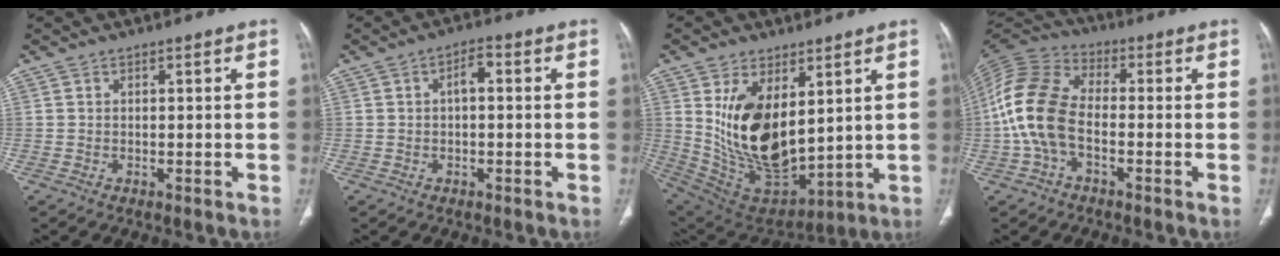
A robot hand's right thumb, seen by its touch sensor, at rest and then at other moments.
{"total": 3.0, "force": [0.2, 1.4, 2.7], "torque": [-0.041, 0.011, -0.003]}
{"total": 18.5, "force": [4.5, 10.2, 14.8], "torque": [-0.247, -0.034, 0.115]}
{"total": 13.2, "force": [-2.4, 8.0, 10.3], "torque": [-0.224, 0.033, -0.055]}